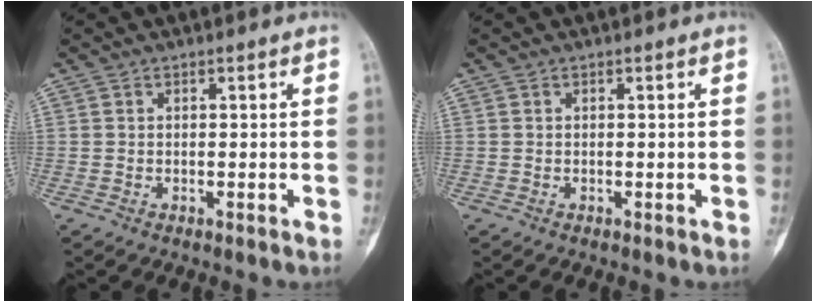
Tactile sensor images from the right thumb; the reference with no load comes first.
{"total": 0.0}